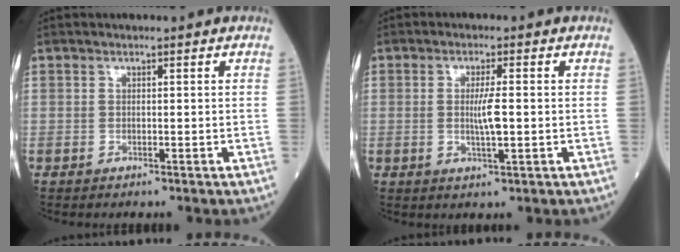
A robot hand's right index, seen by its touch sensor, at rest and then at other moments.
{"total": 4.7, "force": [-0.2, 0.9, 4.6], "torque": [-0.092, -0.003, -0.002]}